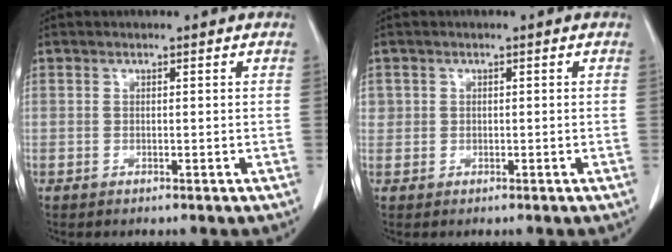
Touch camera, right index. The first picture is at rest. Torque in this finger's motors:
{"motor_torque": [0.13, -0.09, 0.03, 0.01]}